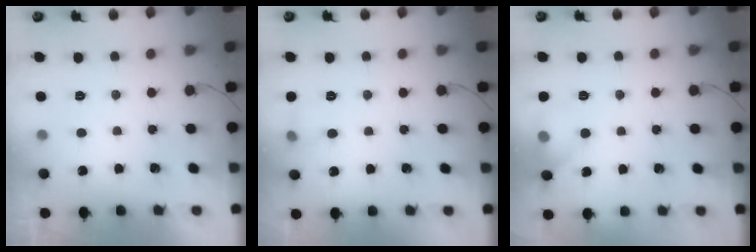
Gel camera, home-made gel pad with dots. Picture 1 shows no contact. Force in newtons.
{"total": 5.7, "press": 5.4, "slide": 1.6}
{"total": 9.9, "press": 8.2, "slide": 5.5}